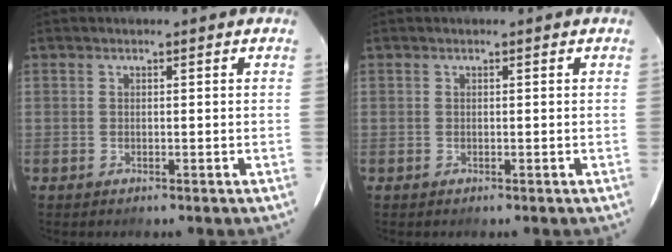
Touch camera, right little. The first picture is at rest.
{"total": 0.0}